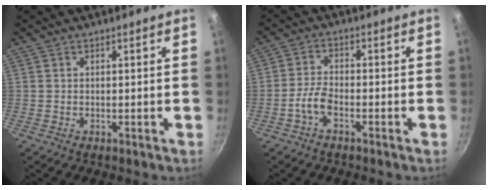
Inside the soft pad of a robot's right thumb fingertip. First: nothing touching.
{"total": 3.9, "force": [-2.2, 1.6, 2.8], "torque": [-0.061, 0.021, -0.050]}